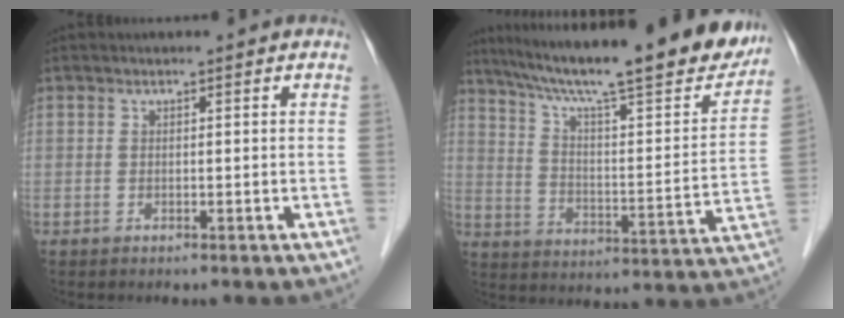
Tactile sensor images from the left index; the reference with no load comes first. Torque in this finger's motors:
{"motor_torque": [0.79, -1.35, 0.62, 0.18]}